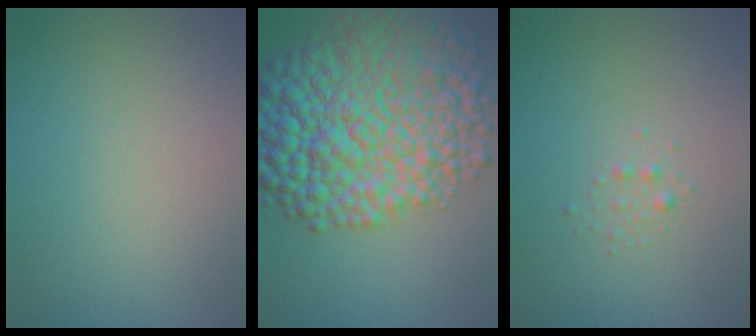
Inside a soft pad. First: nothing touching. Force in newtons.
{"total": 14.9, "press": 14.9, "slide": 0.2}
{"total": 0.8, "press": 0.8, "slide": 0.0}